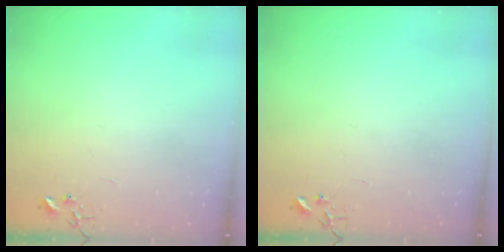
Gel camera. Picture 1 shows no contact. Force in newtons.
{"total": 0.0}